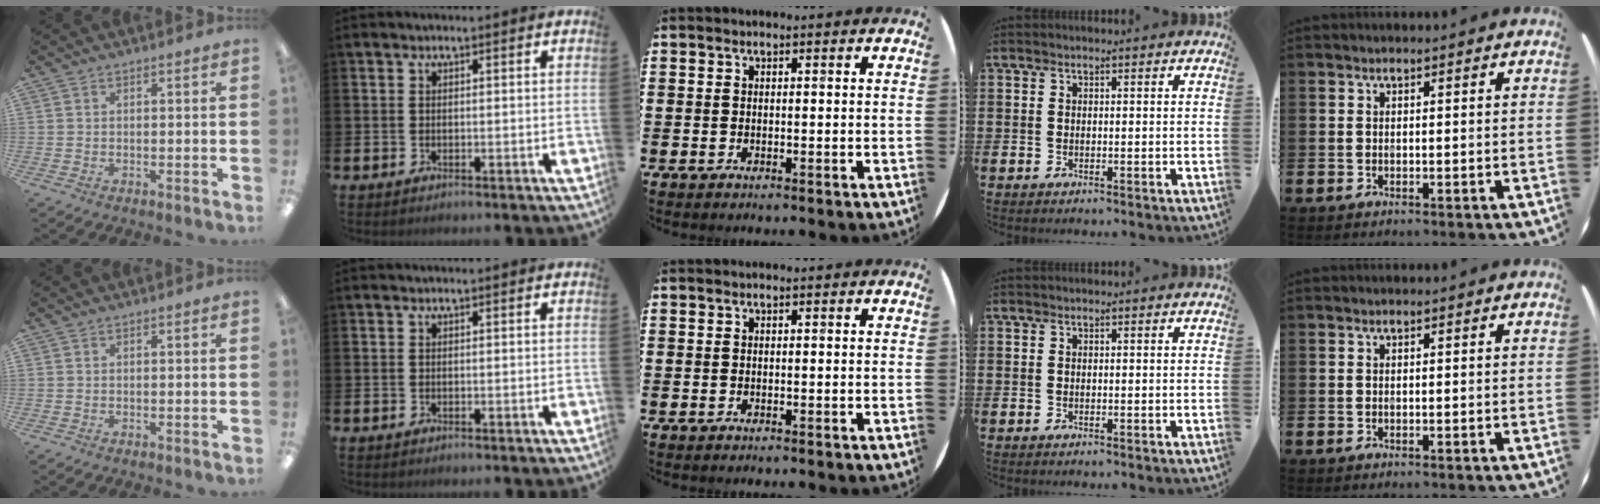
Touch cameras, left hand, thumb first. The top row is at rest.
{}